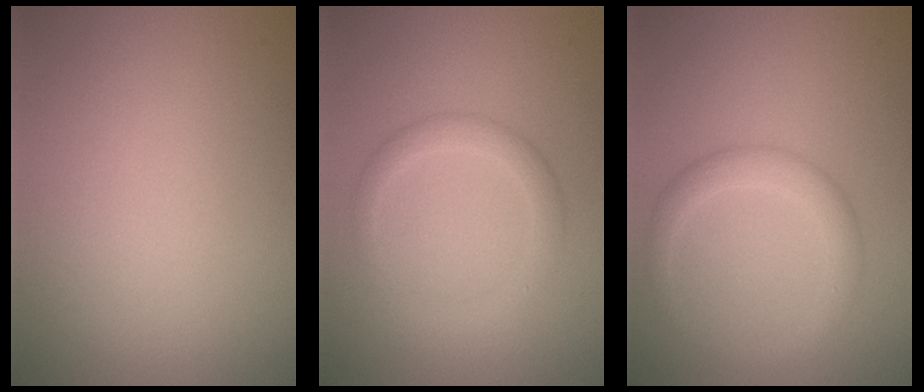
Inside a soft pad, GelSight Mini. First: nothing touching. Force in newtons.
{"total": 2.3, "press": 2.3, "slide": 0.1}
{"total": 2.8, "press": 2.8, "slide": 0.1}